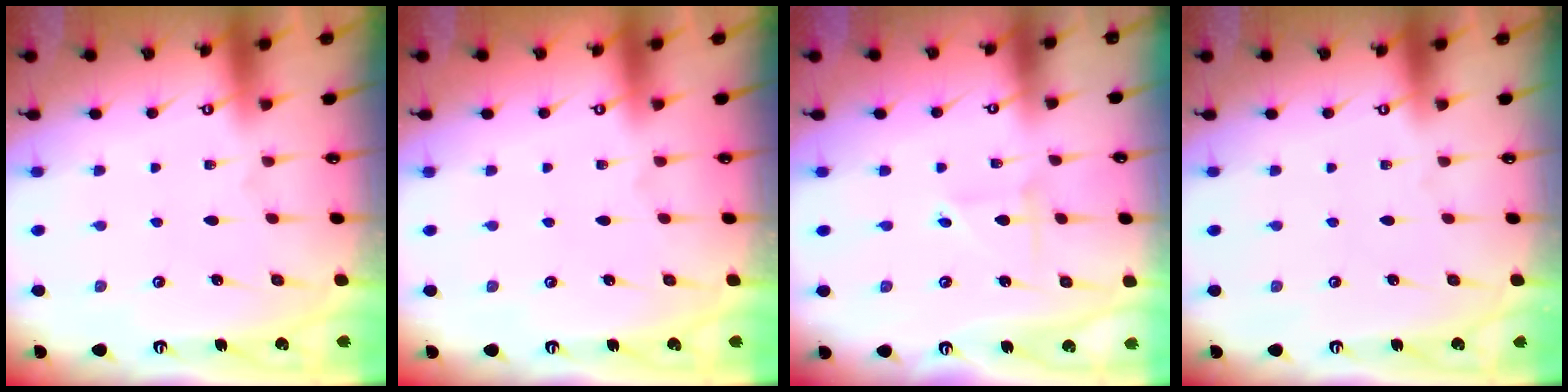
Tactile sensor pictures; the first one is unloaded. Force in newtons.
{"total": 0.0}
{"total": 1.4, "press": 1.4, "slide": 0.1}
{"total": 0.0}